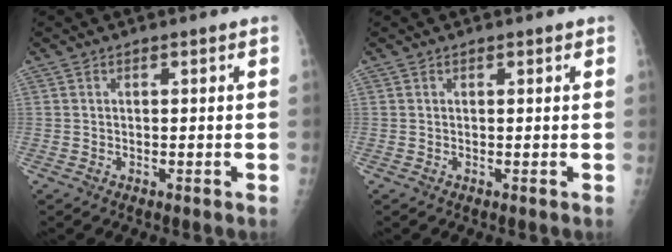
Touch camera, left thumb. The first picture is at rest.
{"total": 0.6, "force": [0.4, 0.3, 0.3], "torque": [-0.003, -0.001, 0.003]}